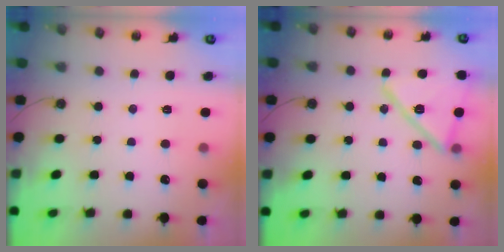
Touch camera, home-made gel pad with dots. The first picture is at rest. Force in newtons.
{"total": 15.8, "press": 15.7, "slide": 0.6}